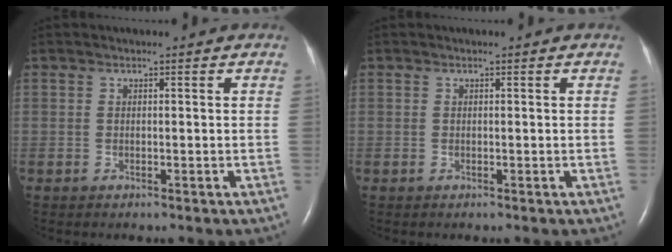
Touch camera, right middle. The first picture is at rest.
{"total": 0.0}